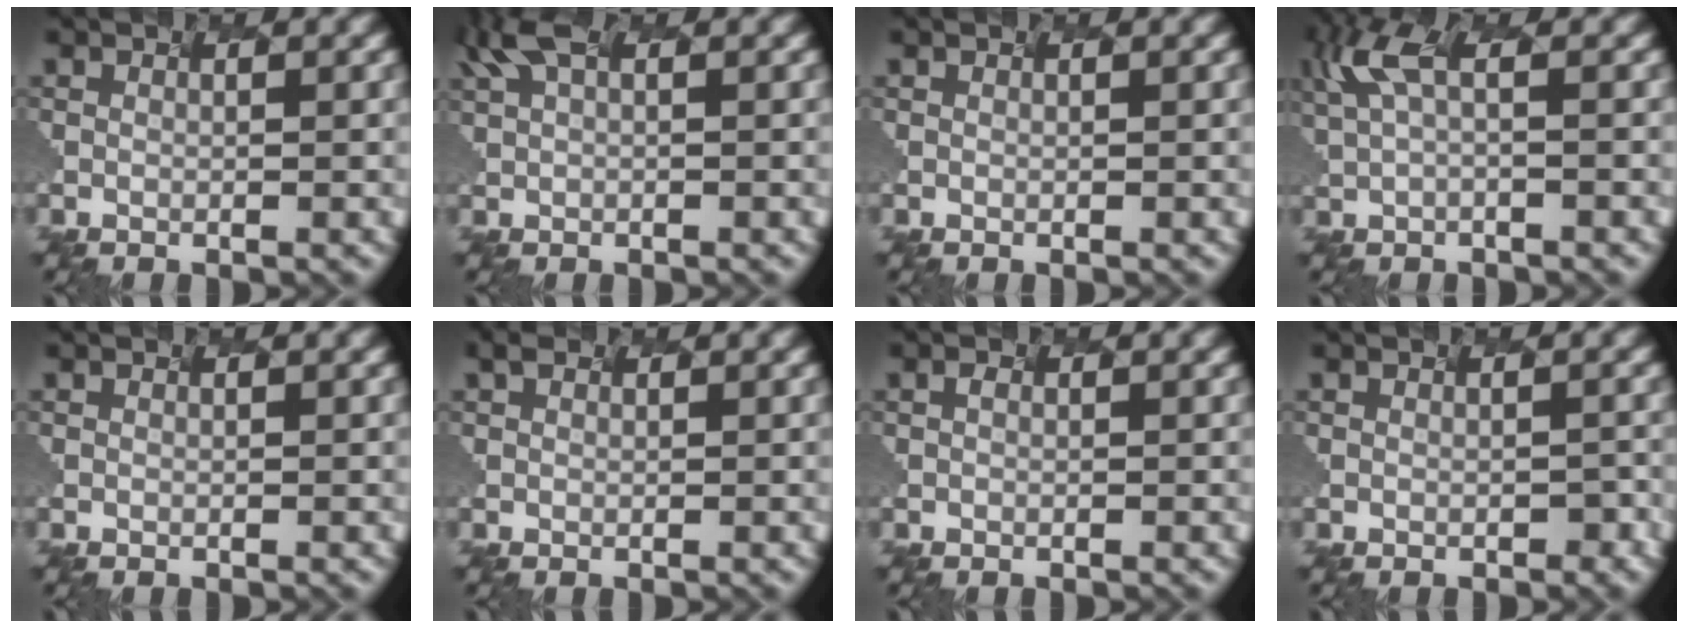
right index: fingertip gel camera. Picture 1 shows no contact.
{"total": 2.7, "force": [1.5, 0.3, 2.2], "torque": [-0.053, 0.016, 0.048]}
{"total": 0.0}
{"total": 3.0, "force": [0.3, 0.1, 3.0], "torque": [-0.083, 0.011, 0.045]}
{"total": 0.0}
{"total": 1.0, "force": [0.9, 0.2, 0.2], "torque": [-0.003, 0.010, 0.018]}
{"total": 0.8, "force": [-0.7, -0.3, -0.2], "torque": [-0.005, -0.001, 0.002]}
{"total": 0.8, "force": [-0.4, 0.2, 0.7], "torque": [-0.005, 0.001, 0.011]}